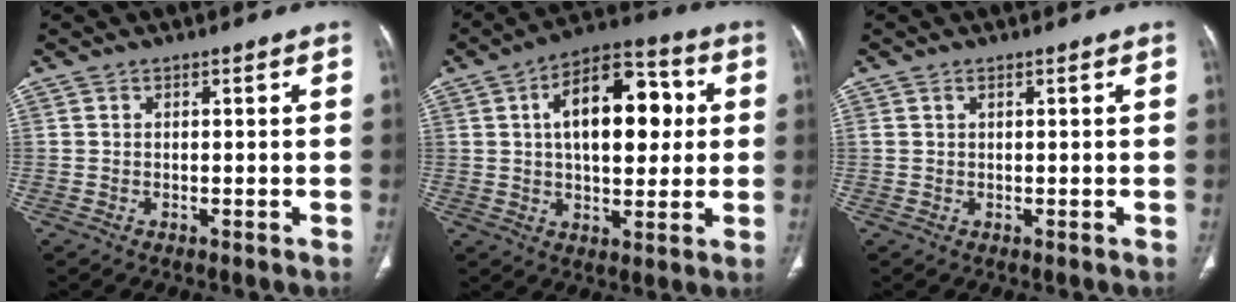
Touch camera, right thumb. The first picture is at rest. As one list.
[{"total": 16.9, "force": [3.2, 9.1, 13.9], "torque": [-0.182, 0.018, 0.044]}, {"total": 0.6, "force": [0.4, 0.3, 0.4], "torque": [-0.011, 0.006, 0.009]}]